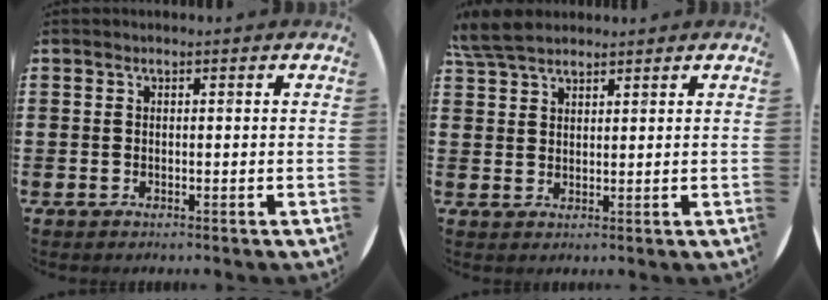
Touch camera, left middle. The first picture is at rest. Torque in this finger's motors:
{"motor_torque": [0.71, -0.64, 0.08, 0.03]}